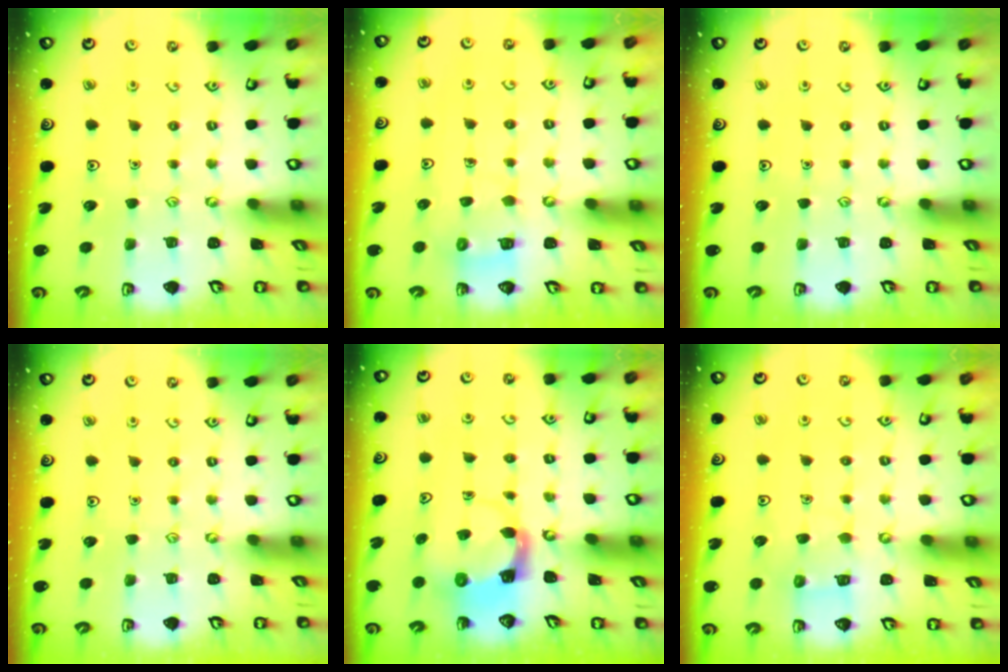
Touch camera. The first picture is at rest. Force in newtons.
{"total": 6.3, "press": 6.3, "slide": 0.5}
{"total": 0.0}
{"total": 0.0}
{"total": 3.9, "press": 3.9, "slide": 0.7}
{"total": 5.2, "press": 5.2, "slide": 0.5}